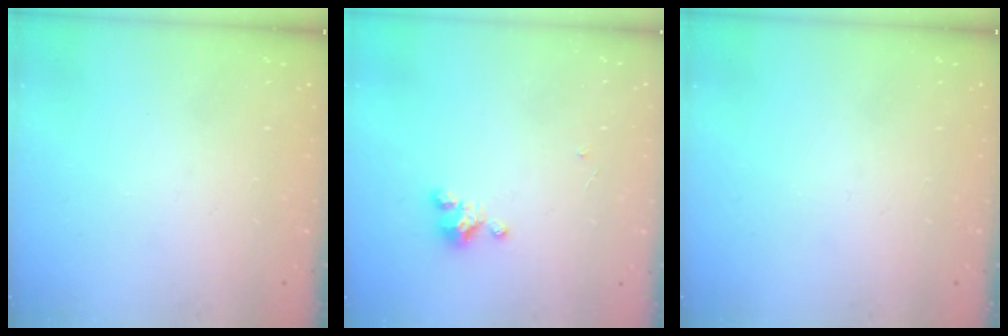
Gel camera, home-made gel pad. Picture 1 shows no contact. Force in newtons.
{"total": 2.7, "press": 2.7, "slide": 0.3}
{"total": 0.0}